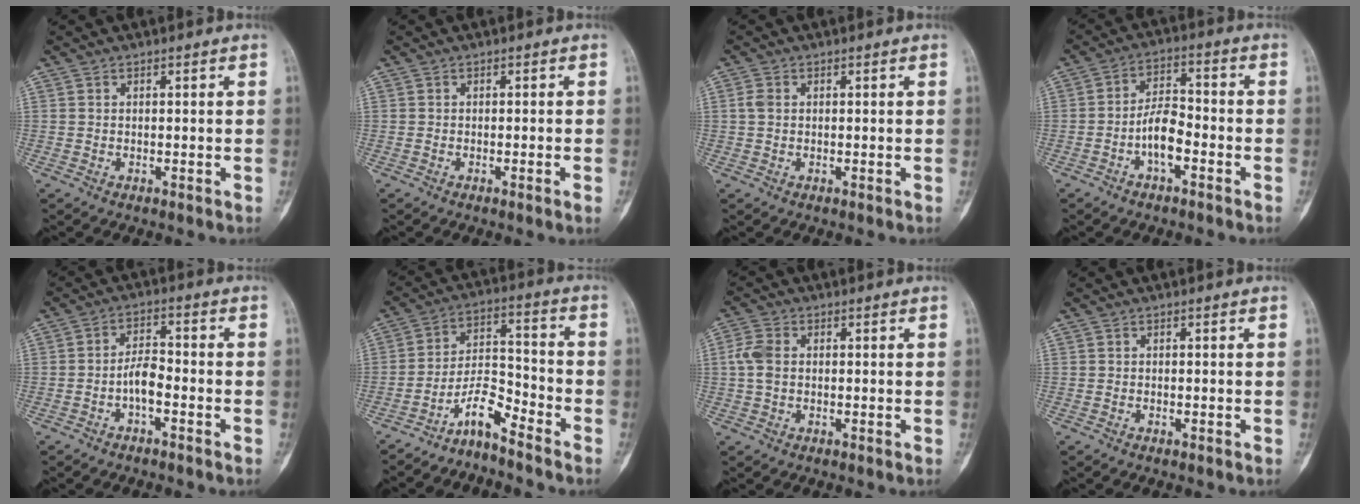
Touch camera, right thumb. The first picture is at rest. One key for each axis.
{"total": 1.4, "fx": -0.5, "fy": -0.1, "fz": 1.2, "tx": -0.022, "ty": 0.000, "tz": -0.007}
{"total": 1.7, "fx": 0.2, "fy": 1.3, "fz": 1.1, "tx": -0.027, "ty": 0.003, "tz": 0.002}
{"total": 6.9, "fx": -2.8, "fy": 3.1, "fz": 5.6, "tx": -0.093, "ty": 0.033, "tz": -0.054}
{"total": 4.5, "fx": -1.9, "fy": 1.8, "fz": 3.7, "tx": -0.062, "ty": 0.026, "tz": -0.038}
{"total": 7.3, "fx": -6.0, "fy": 1.5, "fz": 3.9, "tx": -0.070, "ty": 0.075, "tz": -0.116}
{"total": 4.2, "fx": 0.2, "fy": 2.8, "fz": 3.0, "tx": -0.078, "ty": 0.009, "tz": -0.003}
{"total": 0.0}